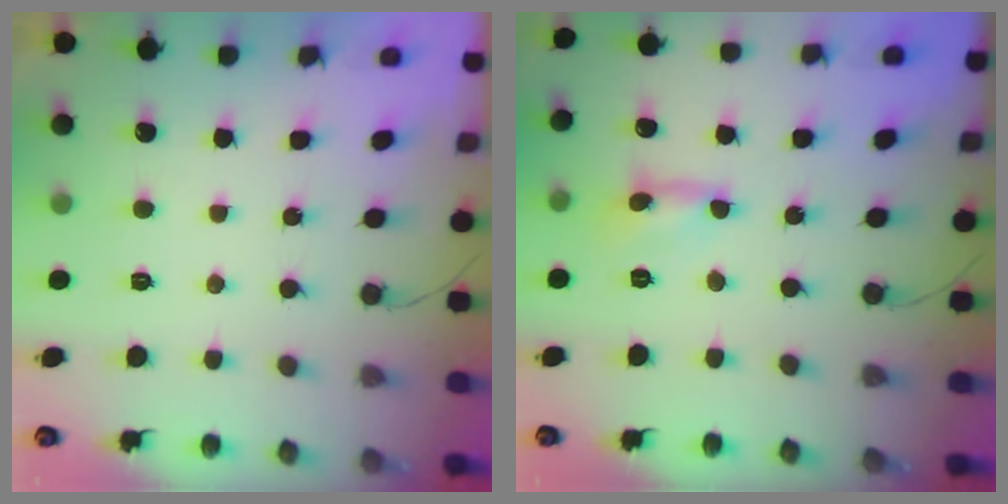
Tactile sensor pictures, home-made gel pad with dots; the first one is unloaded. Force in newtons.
{"total": 0.8, "press": 0.7, "slide": 0.1}